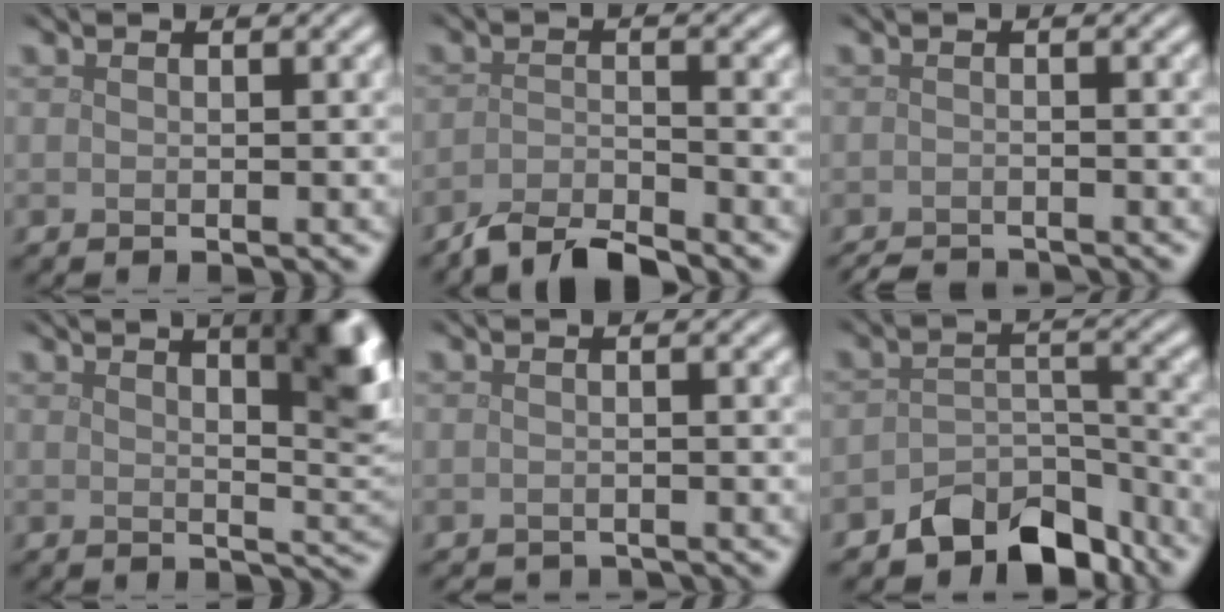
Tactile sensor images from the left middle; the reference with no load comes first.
{"total": 3.7, "force": [-3.3, 0.6, 1.6], "torque": [-0.027, -0.002, -0.071]}
{"total": 3.1, "force": [-3.0, 0.4, 0.8], "torque": [-0.011, -0.008, -0.050]}
{"total": 9.0, "force": [4.0, 3.3, 7.4], "torque": [-0.044, 0.025, 0.046]}
{"total": 1.6, "force": [-1.6, 0.1, 0.0], "torque": [0.004, -0.007, -0.022]}
{"total": 6.1, "force": [-4.8, 3.0, 2.3], "torque": [-0.026, -0.008, -0.079]}